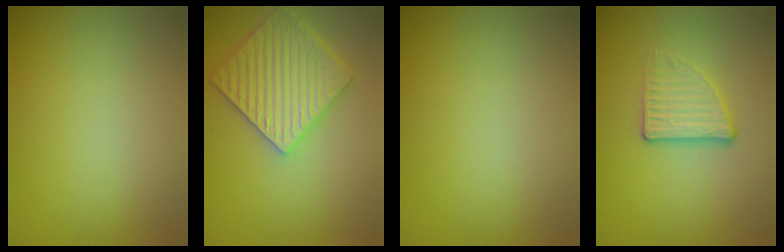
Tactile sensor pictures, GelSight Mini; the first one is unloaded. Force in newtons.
{"total": 5.4, "press": 4.9, "slide": 2.4}
{"total": 0.0}
{"total": 3.4, "press": 2.2, "slide": 2.6}